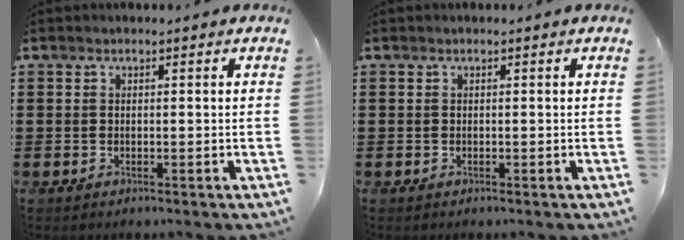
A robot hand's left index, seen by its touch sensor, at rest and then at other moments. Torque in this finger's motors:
{"motor_torque": [0.00, 0.00, 0.00, 0.00]}